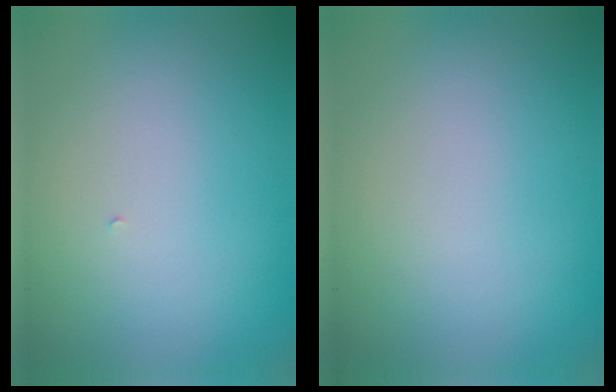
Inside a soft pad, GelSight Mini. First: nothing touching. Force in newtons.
{"total": 0.0}